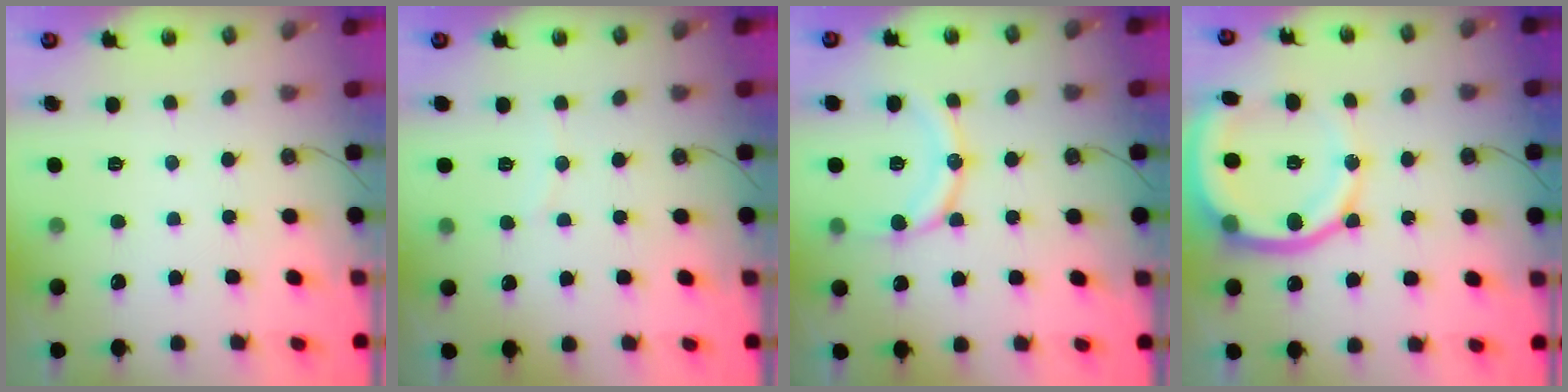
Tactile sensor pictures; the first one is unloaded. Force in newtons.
{"total": 3.4, "press": 3.3, "slide": 0.4}
{"total": 13.6, "press": 13.3, "slide": 2.9}
{"total": 16.3, "press": 16.1, "slide": 2.6}